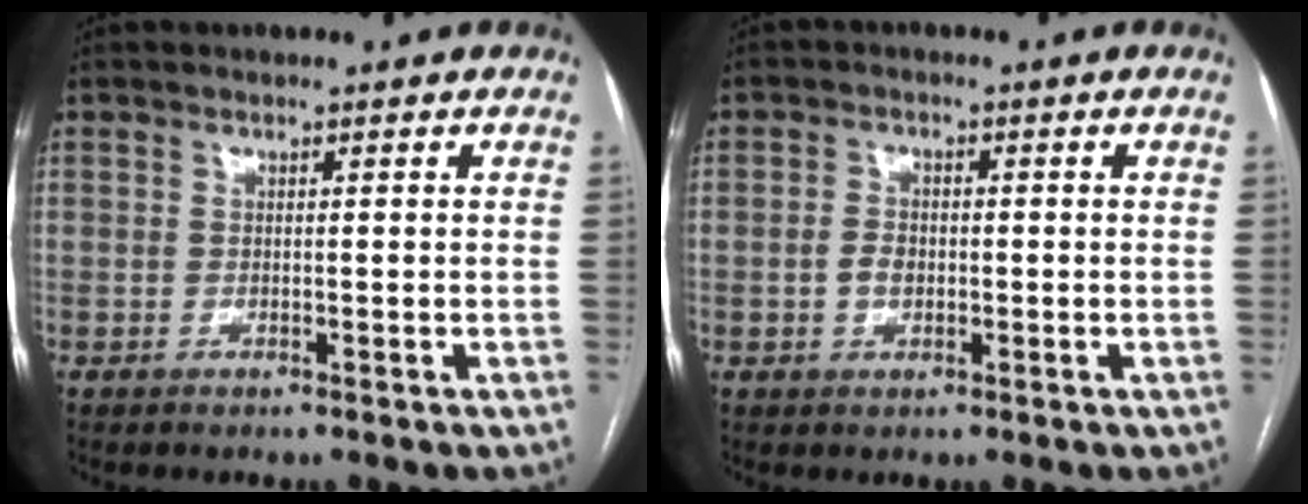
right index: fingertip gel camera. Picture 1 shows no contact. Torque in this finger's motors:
{"motor_torque": [0.37, 0.00, 0.04, 0.01]}